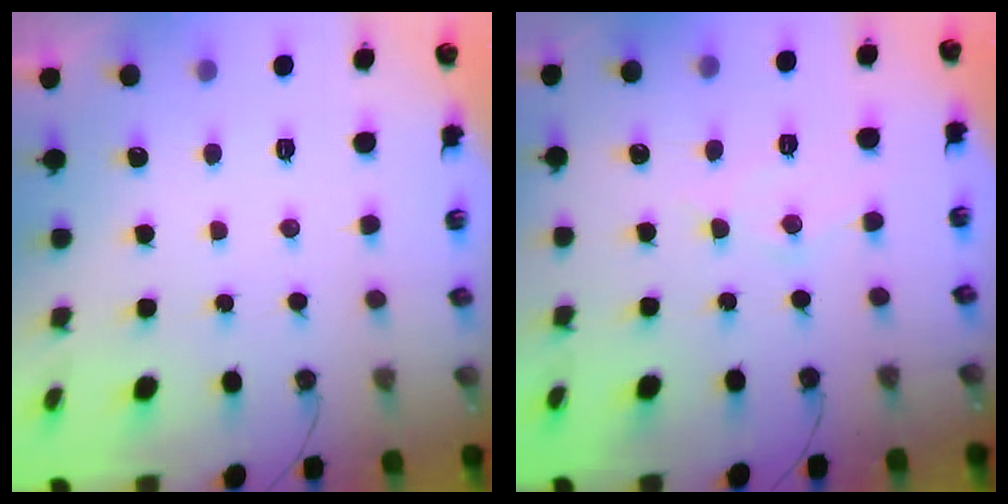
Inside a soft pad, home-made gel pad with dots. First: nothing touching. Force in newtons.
{"total": 7.3, "press": 7.3, "slide": 0.6}